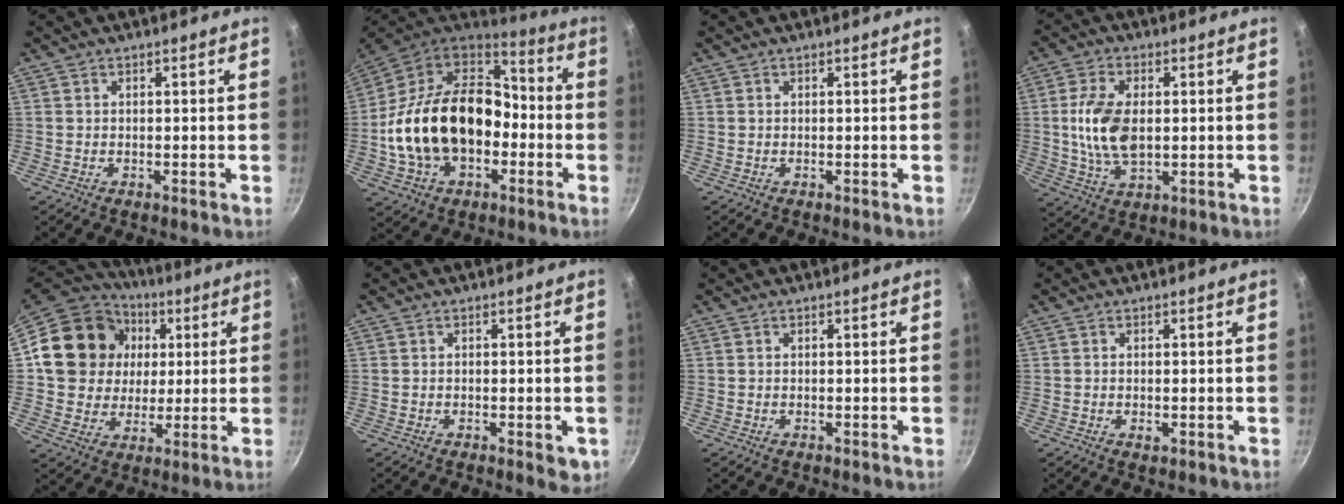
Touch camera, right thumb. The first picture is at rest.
{"total": 25.0, "force": [-3.8, 17.1, 17.8], "torque": [-0.292, 0.061, -0.061]}
{"total": 0.0}
{"total": 11.3, "force": [0.6, 6.4, 9.3], "torque": [-0.176, -0.001, 0.012]}
{"total": 18.8, "force": [4.0, 16.5, 8.0], "torque": [-0.129, 0.016, 0.069]}
{"total": 3.1, "force": [-0.9, 1.5, 2.6], "torque": [-0.035, -0.009, -0.011]}
{"total": 0.0}
{"total": 1.0, "force": [-0.1, 0.6, 0.8], "torque": [-0.013, -0.001, -0.002]}